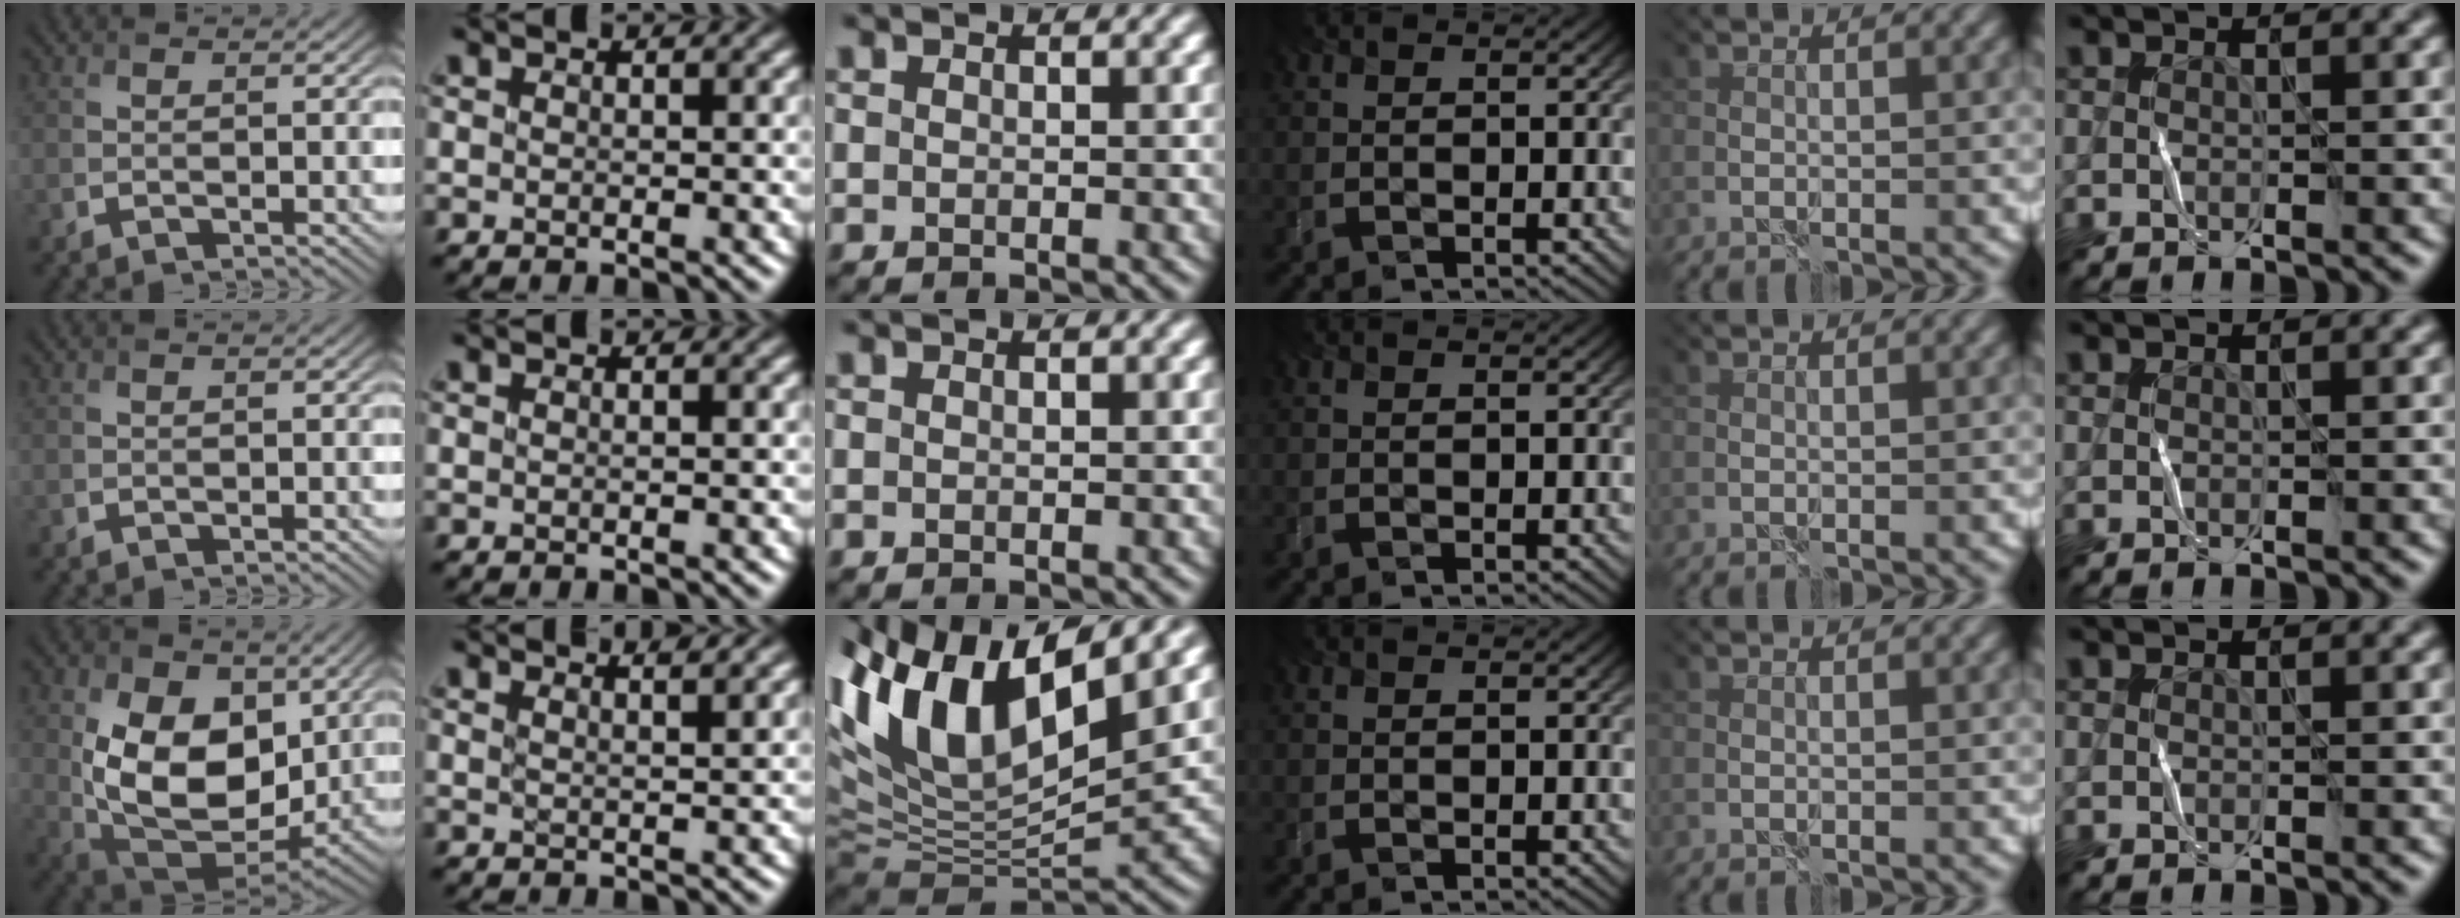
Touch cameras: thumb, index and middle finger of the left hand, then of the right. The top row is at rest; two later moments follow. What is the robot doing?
{"motion": "fold", "object": "bandana"}